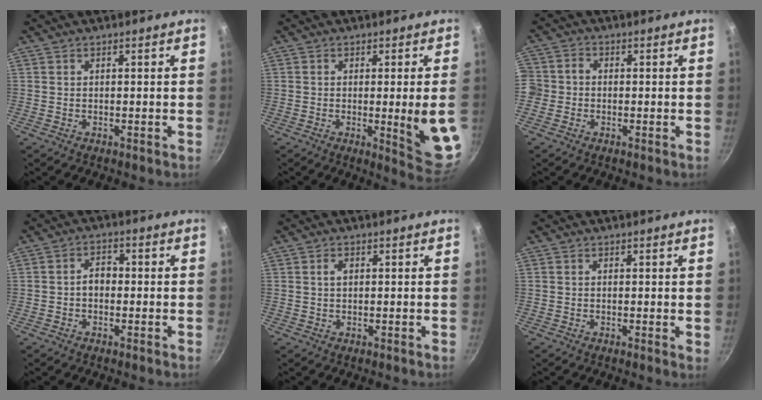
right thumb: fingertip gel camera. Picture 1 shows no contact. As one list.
[{"total": 10.8, "force": [-1.1, 1.3, 10.6], "torque": [-0.127, -0.011, -0.009]}, {"total": 4.3, "force": [-1.3, 3.9, 1.3], "torque": [-0.014, 0.016, -0.036]}, {"total": 3.4, "force": [-0.6, 2.5, 2.2], "torque": [-0.022, 0.016, -0.016]}, {"total": 1.6, "force": [0.3, 1.1, 1.1], "torque": [-0.018, 0.004, 0.004]}, {"total": 0.9, "force": [0.1, 0.3, 0.8], "torque": [-0.011, -0.001, -0.002]}]